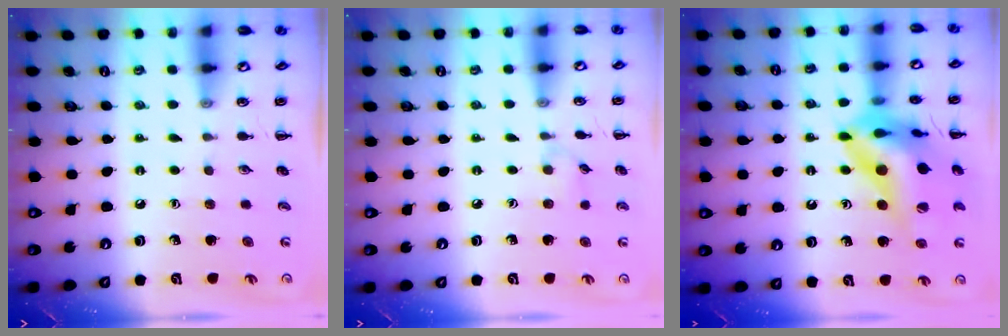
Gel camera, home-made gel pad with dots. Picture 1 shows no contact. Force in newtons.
{"total": 5.1, "press": 4.7, "slide": 2.0}
{"total": 20.1, "press": 19.6, "slide": 4.5}